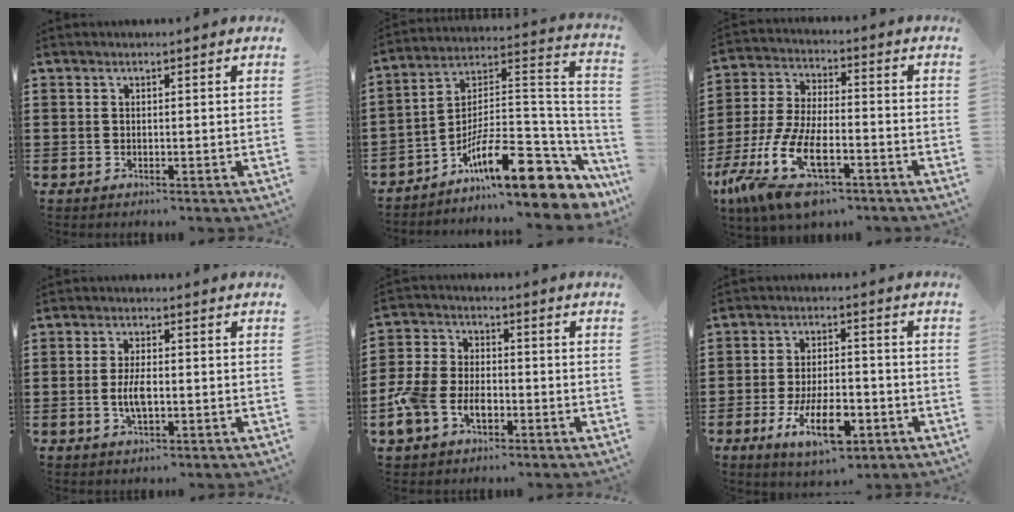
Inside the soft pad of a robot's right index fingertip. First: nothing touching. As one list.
[{"total": 14.1, "force": [-8.7, 4.0, 10.3], "torque": [-0.167, 0.004, -0.154]}, {"total": 13.7, "force": [-8.1, 5.2, 9.7], "torque": [-0.228, 0.006, -0.153]}, {"total": 4.2, "force": [-0.6, 1.6, 3.8], "torque": [-0.083, -0.001, -0.016]}, {"total": 6.7, "force": [-2.8, 4.4, 4.2], "torque": [-0.117, 0.002, -0.062]}, {"total": 9.8, "force": [-4.2, 4.0, 7.9], "torque": [-0.141, -0.009, -0.076]}]